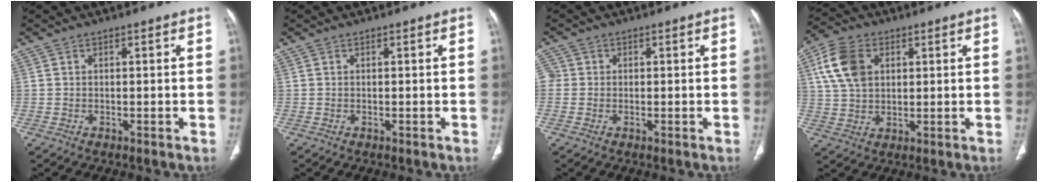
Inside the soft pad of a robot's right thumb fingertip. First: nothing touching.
{"total": 0.0}
{"total": 2.2, "force": [0.0, 2.0, 0.9], "torque": [-0.012, 0.006, -0.005]}
{"total": 10.3, "force": [3.2, 7.1, 6.7], "torque": [-0.124, 0.004, 0.063]}